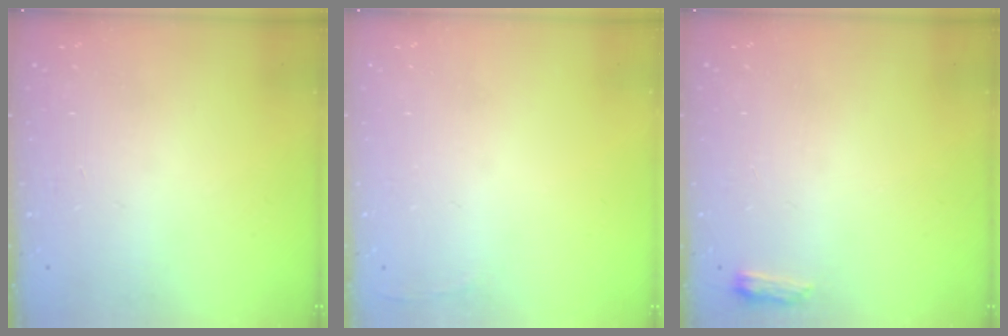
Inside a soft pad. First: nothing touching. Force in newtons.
{"total": 2.5, "press": 2.4, "slide": 0.9}
{"total": 3.3, "press": 3.2, "slide": 0.5}